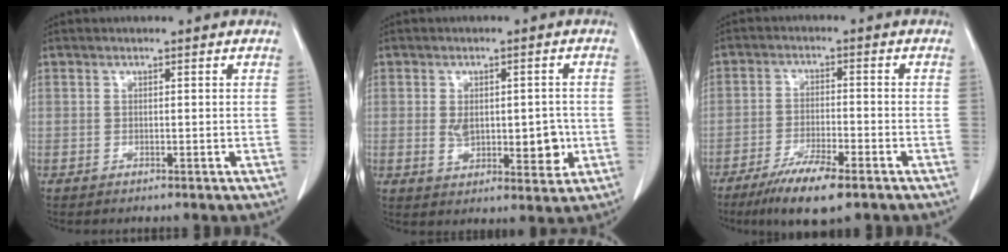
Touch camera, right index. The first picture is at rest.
{"total": 8.2, "force": [-0.7, 4.2, 6.9], "torque": [-0.094, 0.002, 0.004]}
{"total": 8.8, "force": [-5.9, 1.2, 6.4], "torque": [-0.112, -0.018, -0.099]}